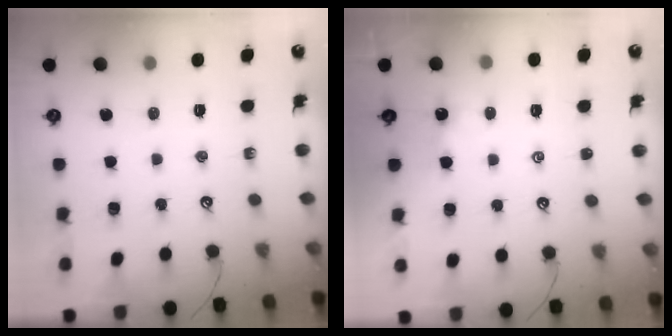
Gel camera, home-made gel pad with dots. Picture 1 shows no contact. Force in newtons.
{"total": 0.6, "press": 0.5, "slide": 0.2}